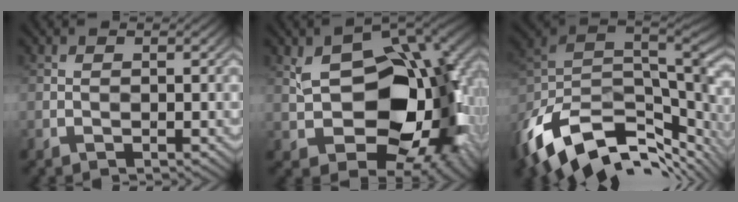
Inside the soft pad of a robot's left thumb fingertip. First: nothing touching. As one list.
[{"total": 16.5, "force": [0.1, 10.2, 13.0], "torque": [-0.190, -0.020, 0.008]}, {"total": 16.1, "force": [-8.0, 8.0, 11.5], "torque": [-0.276, -0.040, -0.120]}]